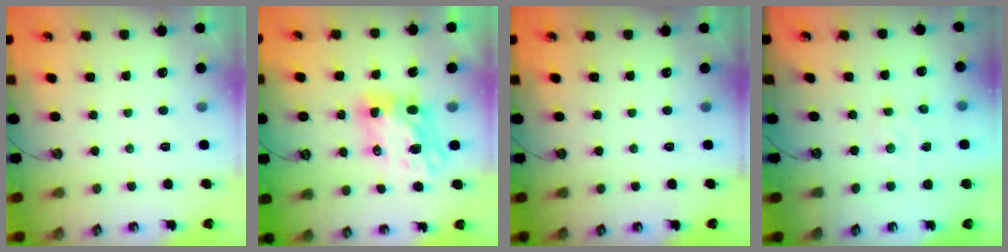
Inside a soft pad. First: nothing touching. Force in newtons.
{"total": 8.0, "press": 7.9, "slide": 0.7}
{"total": 0.0}
{"total": 3.2, "press": 3.2, "slide": 0.4}